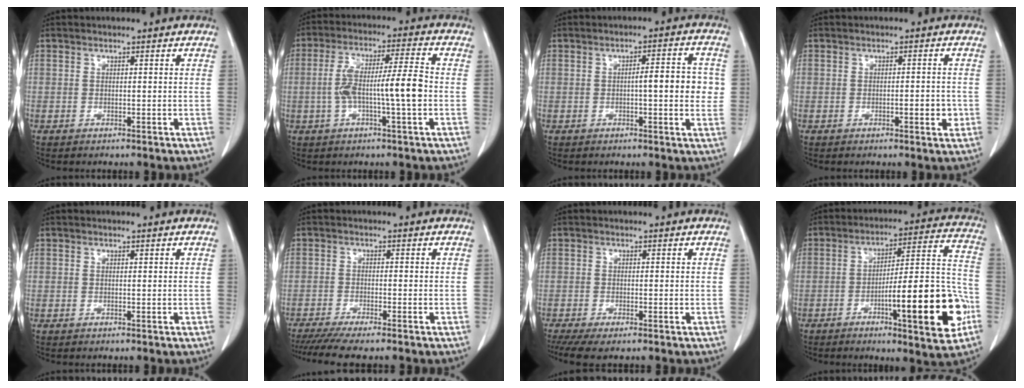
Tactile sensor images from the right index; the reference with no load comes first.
{"total": 9.7, "force": [-1.6, 0.6, 9.6], "torque": [-0.182, 0.018, -0.032]}
{"total": 6.1, "force": [-0.1, 1.3, 5.9], "torque": [-0.080, 0.012, -0.002]}
{"total": 2.5, "force": [-0.7, 0.7, 2.3], "torque": [-0.034, 0.000, -0.008]}
{"total": 0.0}
{"total": 6.9, "force": [-5.8, -0.2, 3.7], "torque": [-0.050, -0.018, -0.096]}
{"total": 3.7, "force": [-2.5, 0.8, 2.6], "torque": [-0.051, -0.011, -0.046]}
{"total": 18.6, "force": [-6.5, 2.4, 17.2], "torque": [-0.223, 0.014, -0.088]}